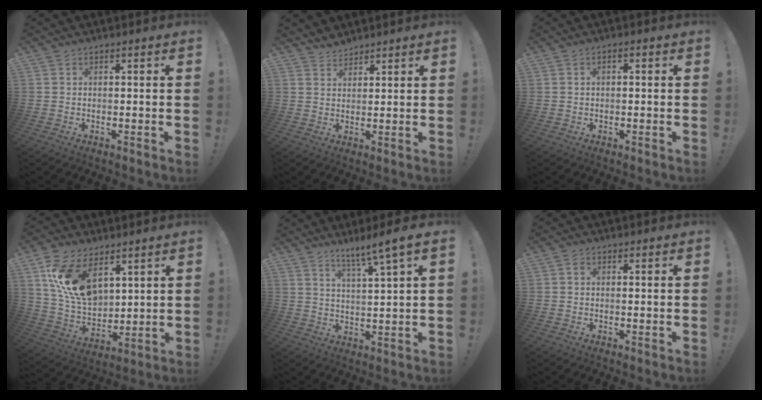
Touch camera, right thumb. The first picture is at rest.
{"total": 3.7, "force": [3.4, 1.3, 0.5], "torque": [0.000, -0.024, 0.063]}
{"total": 1.2, "force": [-0.5, 0.7, 0.9], "torque": [-0.014, 0.005, -0.009]}
{"total": 16.7, "force": [7.8, 10.1, 10.8], "torque": [-0.214, -0.038, 0.147]}
{"total": 6.8, "force": [5.0, -1.3, 4.3], "torque": [-0.072, -0.040, 0.077]}
{"total": 1.1, "force": [0.3, 0.6, 0.8], "torque": [-0.007, 0.000, 0.005]}